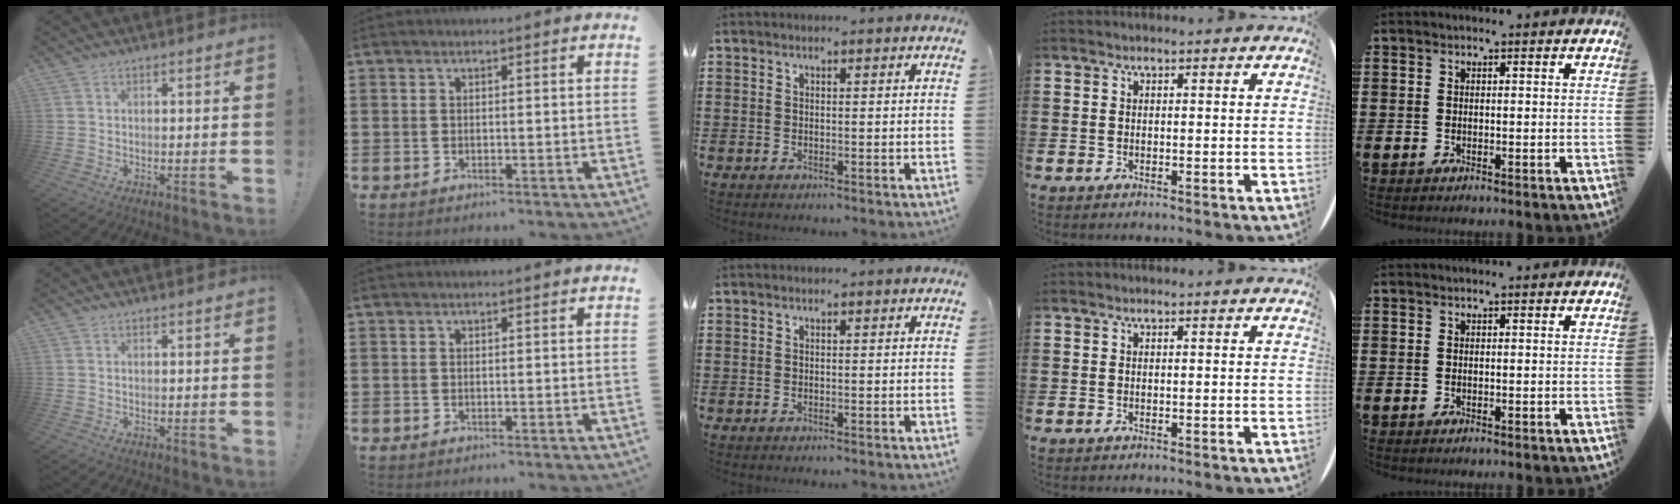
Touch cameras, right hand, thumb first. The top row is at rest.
{}